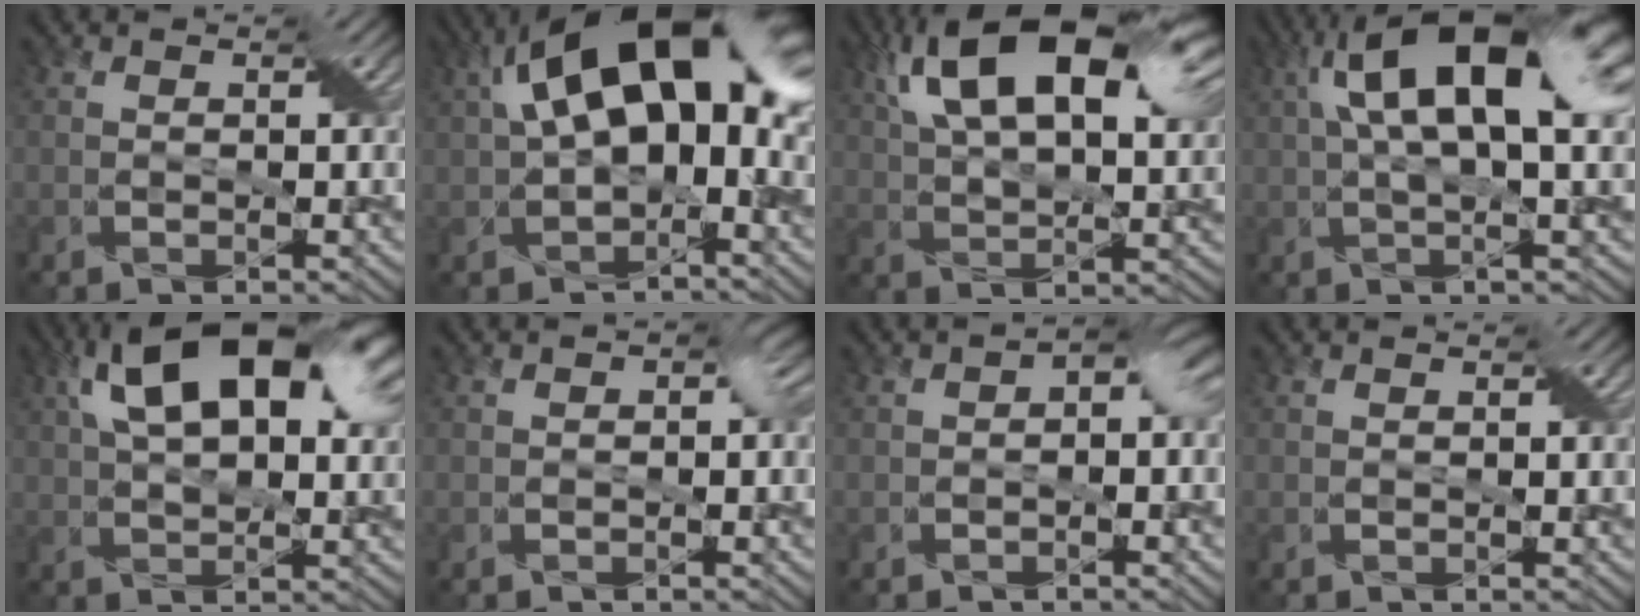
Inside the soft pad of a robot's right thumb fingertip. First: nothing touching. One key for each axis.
{"total": 16.8, "fx": 3.4, "fy": 8.9, "fz": 13.8, "tx": -0.228, "ty": 0.020, "tz": 0.052}
{"total": 17.8, "fx": 8.6, "fy": 7.4, "fz": 13.7, "tx": -0.254, "ty": 0.042, "tz": 0.125}
{"total": 15.7, "fx": 5.2, "fy": 6.0, "fz": 13.5, "tx": -0.219, "ty": 0.040, "tz": 0.065}
{"total": 17.8, "fx": 7.4, "fy": 8.8, "fz": 13.6, "tx": -0.241, "ty": 0.060, "tz": 0.099}
{"total": 3.3, "fx": -0.5, "fy": 2.0, "fz": 2.6, "tx": -0.029, "ty": -0.005, "tz": -0.009}
{"total": 7.3, "fx": -0.3, "fy": 4.7, "fz": 5.6, "tx": -0.036, "ty": 0.010, "tz": -0.008}
{"total": 0.0}